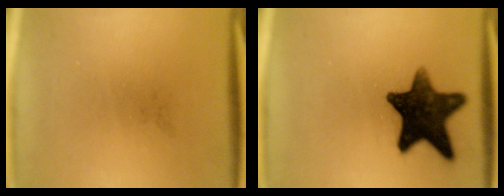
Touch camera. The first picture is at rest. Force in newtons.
{"total": 14.2}